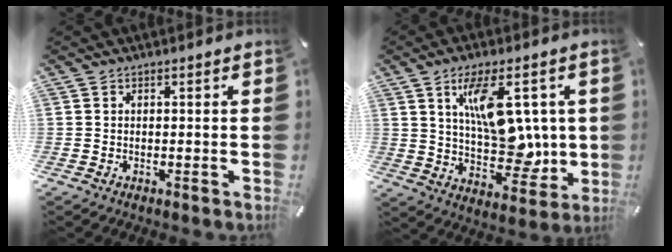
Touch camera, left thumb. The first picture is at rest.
{"total": 15.3, "force": [5.3, 8.3, 11.7], "torque": [-0.172, -0.020, 0.095]}